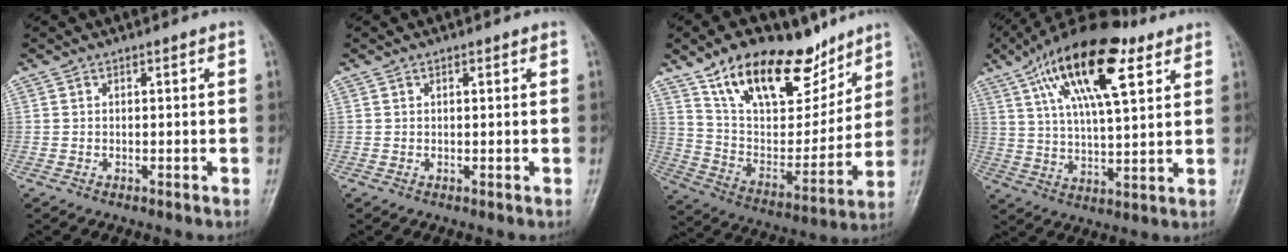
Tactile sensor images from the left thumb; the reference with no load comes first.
{"total": 0.7, "force": [0.4, 0.3, 0.5], "torque": [-0.008, 0.000, 0.005]}
{"total": 23.9, "force": [15.4, 11.4, 14.3], "torque": [-0.185, -0.053, 0.268]}
{"total": 20.4, "force": [10.1, 7.5, 16.0], "torque": [-0.262, -0.013, 0.173]}